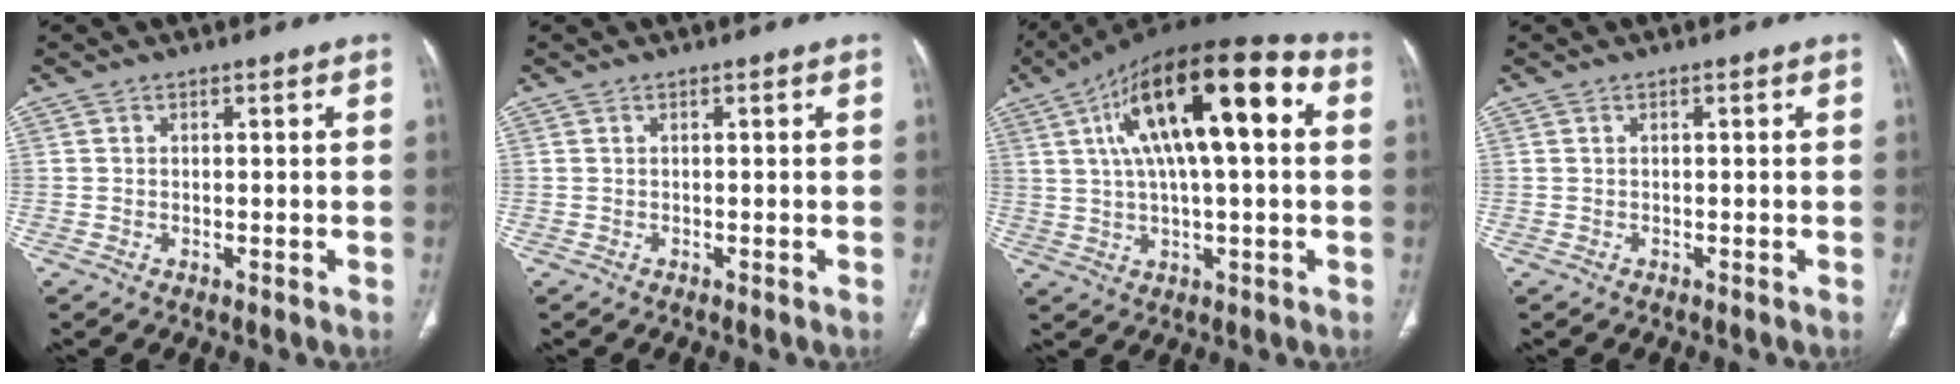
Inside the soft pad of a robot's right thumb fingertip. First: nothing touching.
{"total": 0.0}
{"total": 22.1, "force": [5.6, 7.6, 20.0], "torque": [-0.328, 0.028, 0.084]}
{"total": 0.0}